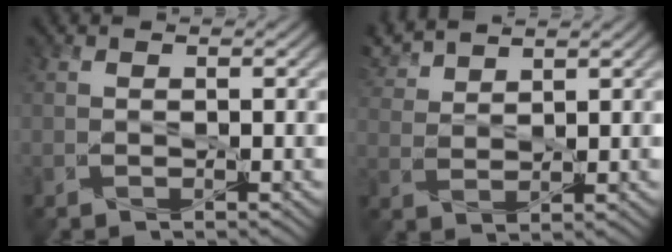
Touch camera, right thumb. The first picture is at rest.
{"total": 4.6, "force": [3.9, 1.0, 2.2], "torque": [-0.062, 0.013, 0.084]}